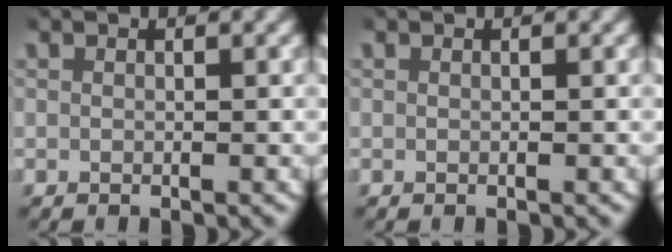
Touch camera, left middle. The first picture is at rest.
{"total": 0.0}